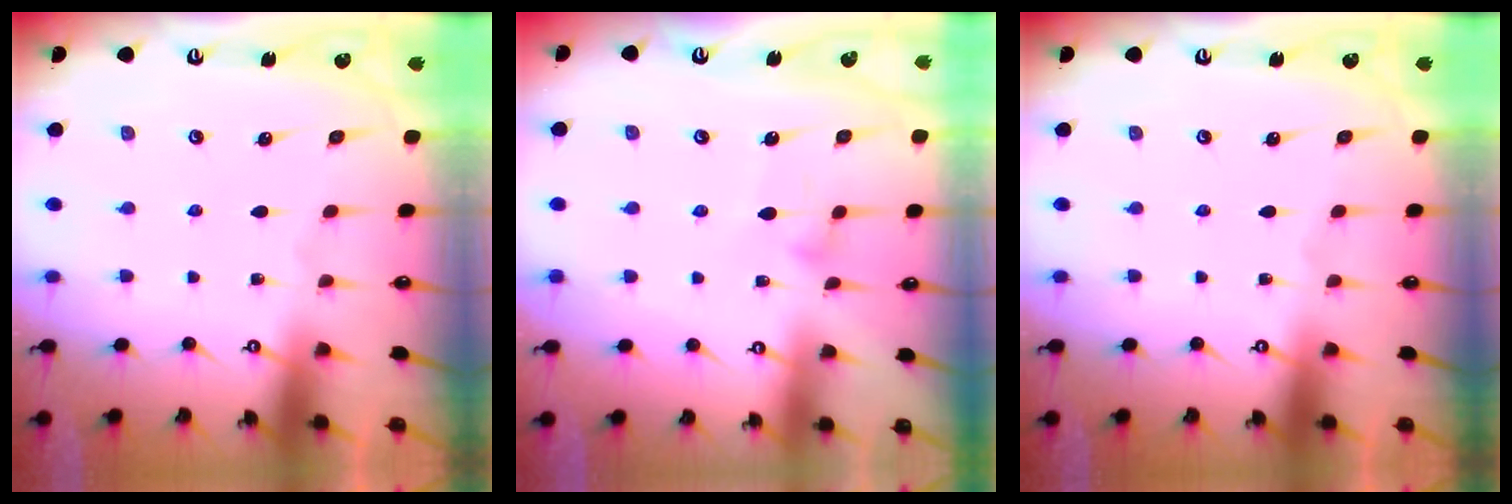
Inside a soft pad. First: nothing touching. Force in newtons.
{"total": 6.4, "press": 6.4, "slide": 0.5}
{"total": 0.0}